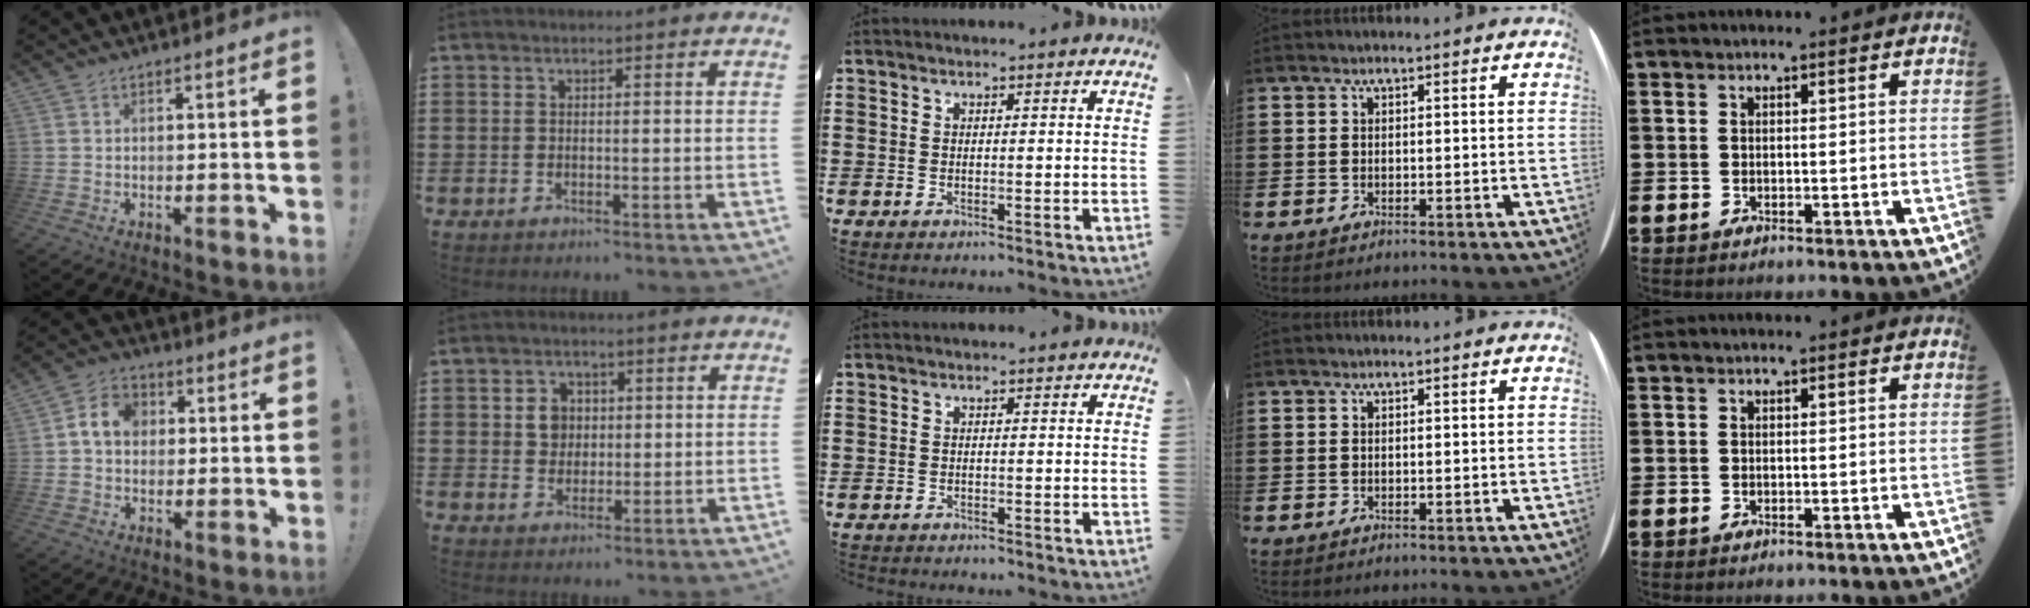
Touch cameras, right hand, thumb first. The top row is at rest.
{"thumb": {"total": 8.5, "force": [1.1, 6.9, 4.9], "torque": [-0.082, 0.021, 0.024]}, "index": {"total": 3.9, "force": [0.8, 3.4, 1.8], "torque": [-0.040, 0.010, 0.009]}, "middle": {"total": 0.6, "force": [-0.6, 0.0, 0.0], "torque": [-0.001, -0.001, -0.013]}}